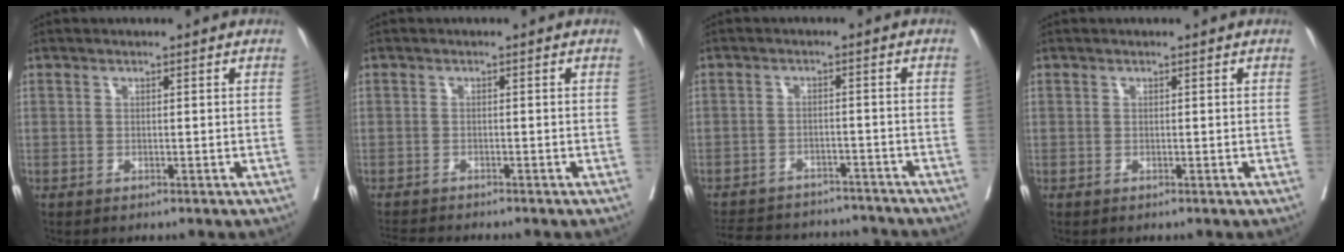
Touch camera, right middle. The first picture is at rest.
{"total": 4.1, "force": [-4.0, -0.1, 1.2], "torque": [-0.016, -0.013, -0.063]}
{"total": 16.6, "force": [-15.2, 4.9, 4.6], "torque": [-0.120, 0.001, -0.203]}
{"total": 0.0}